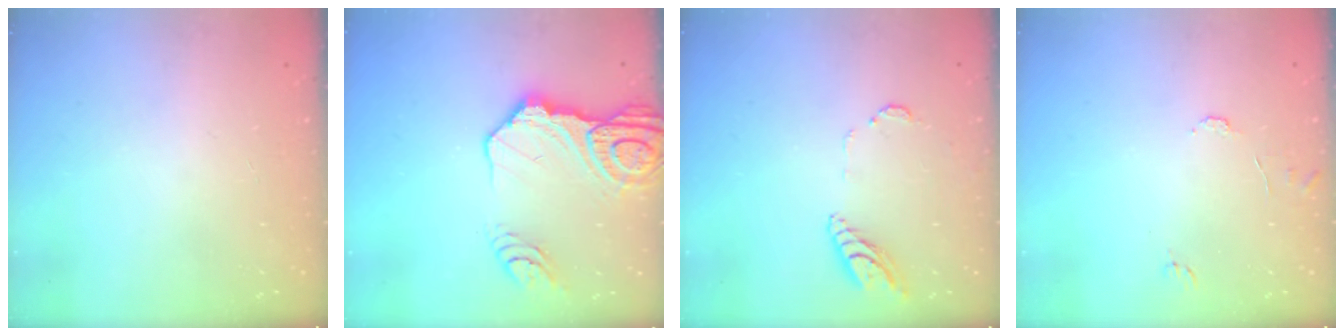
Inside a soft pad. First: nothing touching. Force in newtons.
{"total": 18.6, "press": 18.4, "slide": 2.0}
{"total": 10.2, "press": 10.2, "slide": 1.3}
{"total": 7.2, "press": 7.1, "slide": 0.7}